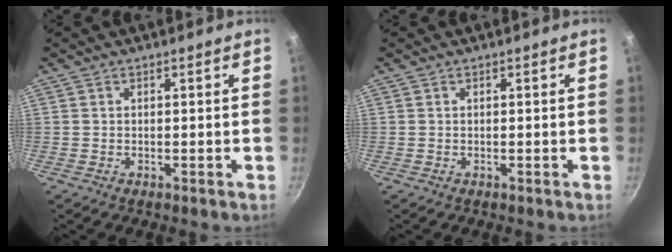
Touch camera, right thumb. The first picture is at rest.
{"total": 0.0}